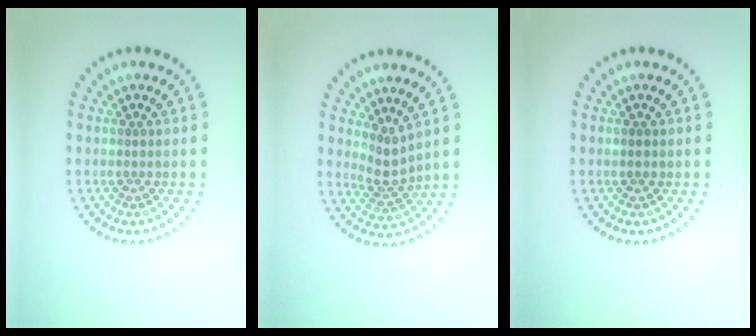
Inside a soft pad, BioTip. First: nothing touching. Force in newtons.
{"total": 2.2, "press": 1.5, "slide": 1.6}
{"total": 0.8, "press": 0.8, "slide": 0.1}